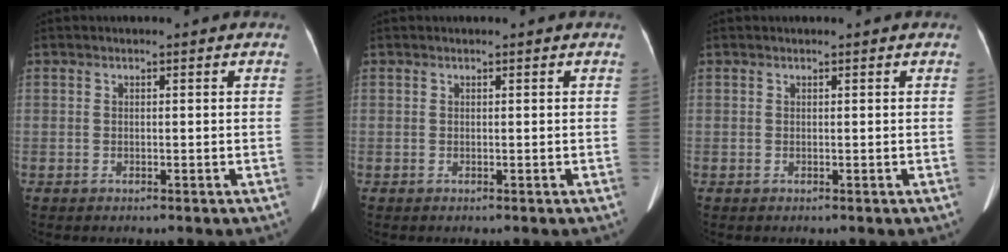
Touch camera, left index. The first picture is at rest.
{"total": 0.0}
{"total": 0.0}